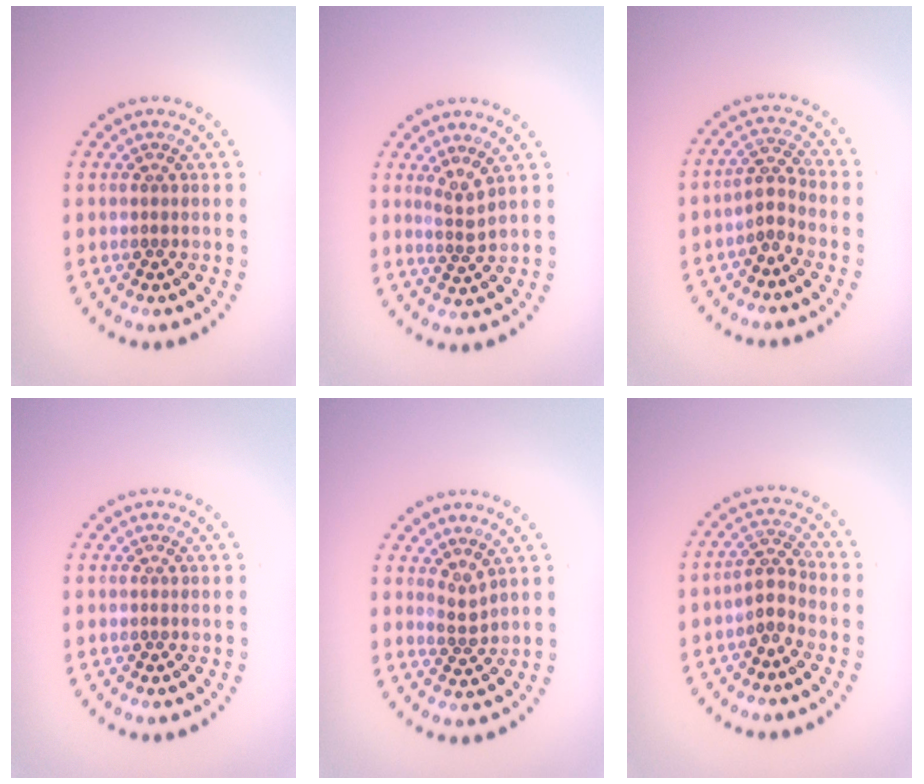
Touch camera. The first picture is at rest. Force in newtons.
{"total": 1.7, "press": 1.2, "slide": 1.3}
{"total": 2.1, "press": 1.5, "slide": 1.4}
{"total": 0.0}
{"total": 1.6, "press": 1.0, "slide": 1.2}
{"total": 2.2, "press": 1.7, "slide": 1.4}